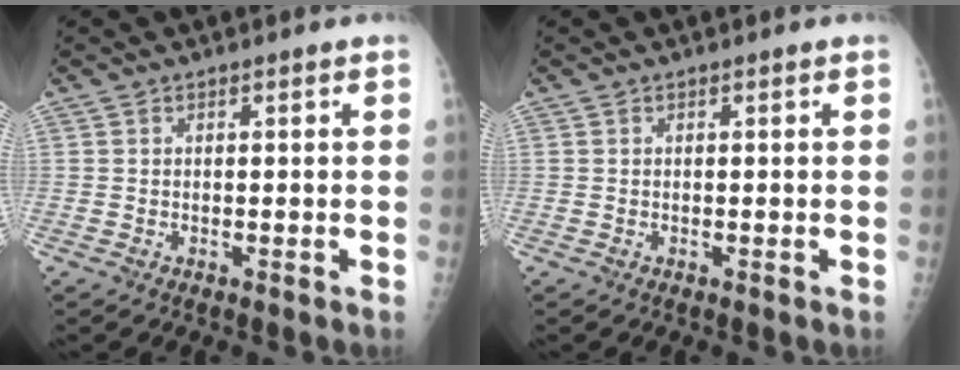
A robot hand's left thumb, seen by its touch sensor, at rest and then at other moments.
{"total": 0.0}